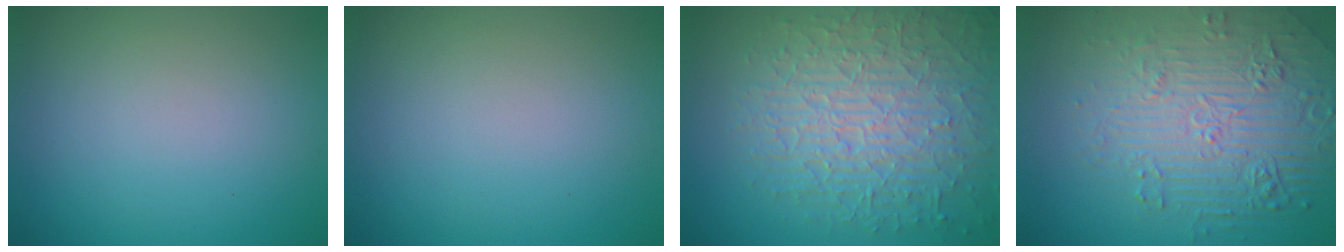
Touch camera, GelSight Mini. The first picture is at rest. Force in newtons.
{"total": 0.0}
{"total": 9.0, "press": 6.1, "slide": 6.6}
{"total": 7.4, "press": 5.5, "slide": 5.0}